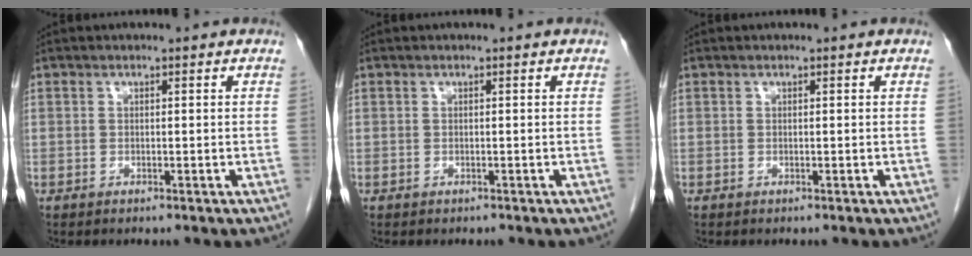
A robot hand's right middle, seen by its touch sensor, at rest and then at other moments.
{"total": 0.0}
{"total": 0.0}